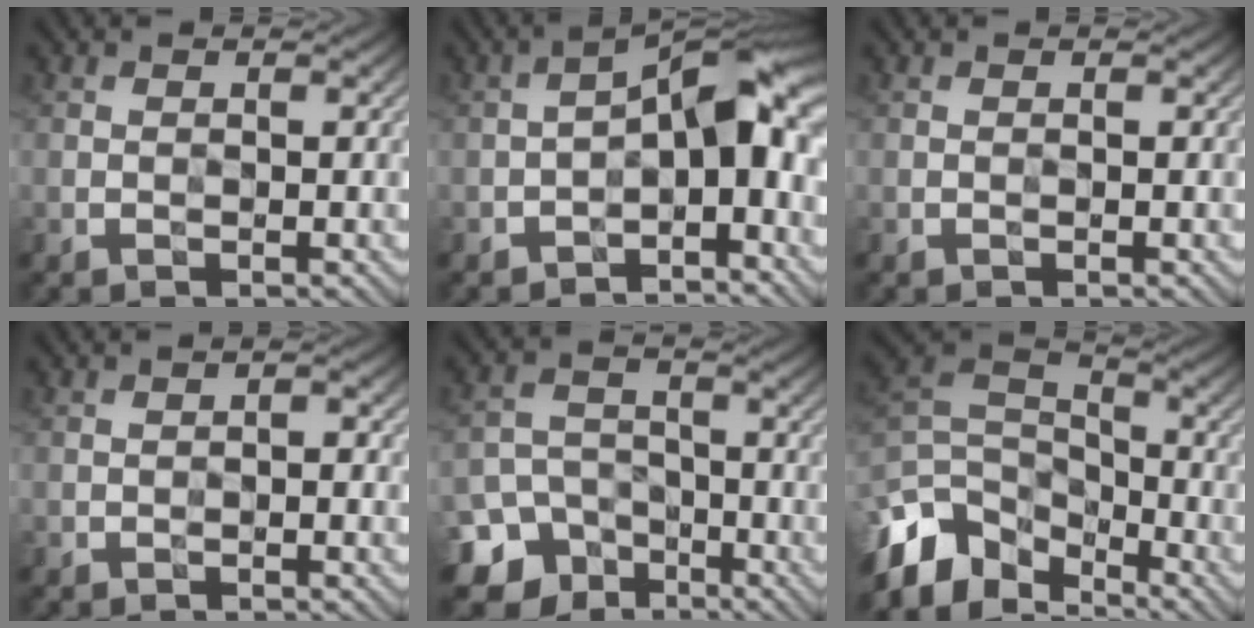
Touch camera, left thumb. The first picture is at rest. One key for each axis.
{"total": 9.1, "fx": -3.0, "fy": 4.1, "fz": 7.6, "tx": -0.101, "ty": 0.011, "tz": -0.060}
{"total": 0.0}
{"total": 0.6, "fx": -0.5, "fy": -0.2, "fz": 0.0, "tx": -0.002, "ty": 0.004, "tz": -0.011}
{"total": 10.6, "fx": -6.7, "fy": 7.7, "fz": 2.7, "tx": -0.085, "ty": -0.033, "tz": -0.120}
{"total": 11.2, "fx": -6.8, "fy": 6.7, "fz": 5.7, "tx": -0.168, "ty": -0.001, "tz": -0.144}